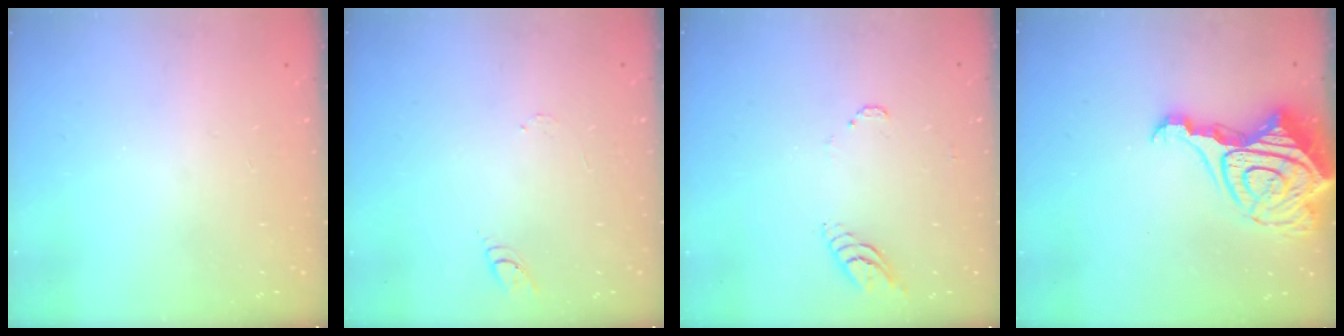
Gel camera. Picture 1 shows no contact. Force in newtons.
{"total": 5.5, "press": 5.4, "slide": 0.5}
{"total": 5.7, "press": 5.7, "slide": 0.4}
{"total": 19.2, "press": 19.0, "slide": 2.1}